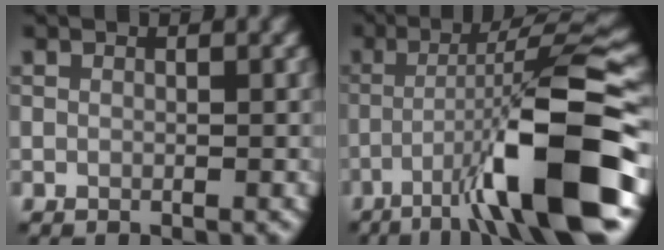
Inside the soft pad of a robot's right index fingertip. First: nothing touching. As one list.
[{"total": 12.1, "force": [-5.2, 1.6, 10.9], "torque": [-0.165, 0.017, -0.081]}]